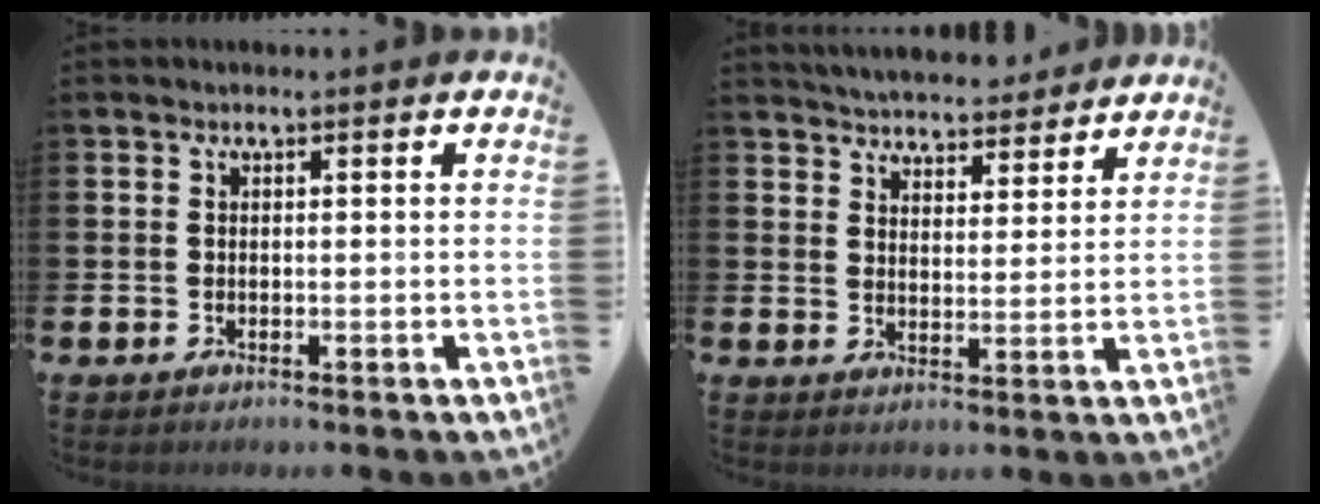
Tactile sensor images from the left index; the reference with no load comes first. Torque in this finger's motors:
{"motor_torque": [1.07, -1.07, 0.64, 0.06]}